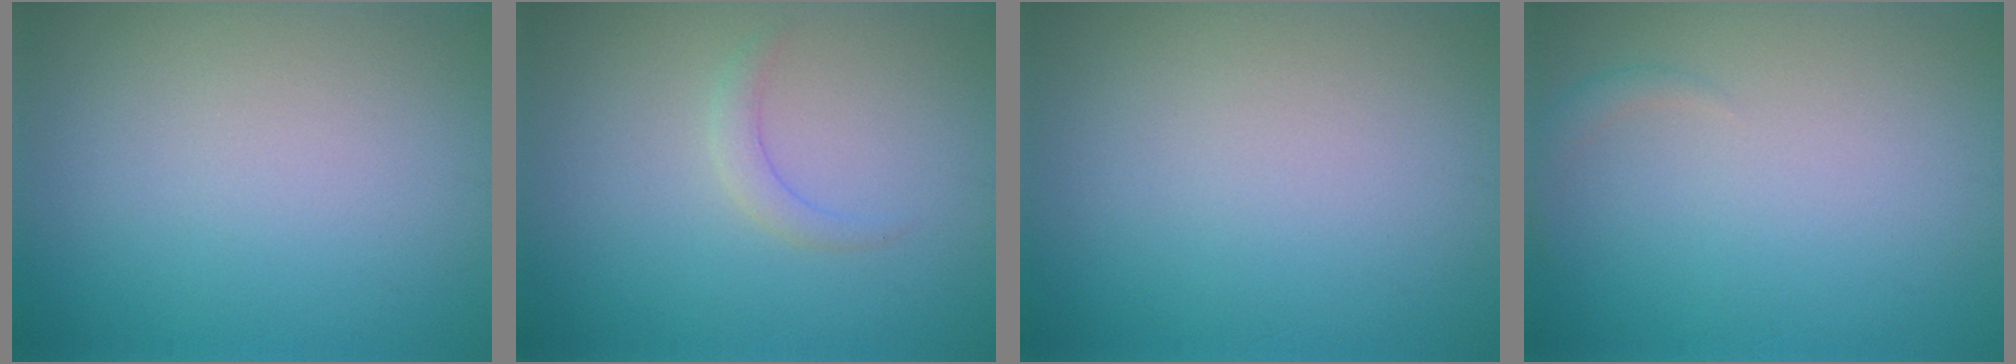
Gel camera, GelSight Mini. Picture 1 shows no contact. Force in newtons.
{"total": 1.2, "press": 1.2, "slide": 0.1}
{"total": 0.0}
{"total": 0.9, "press": 0.9, "slide": 0.1}